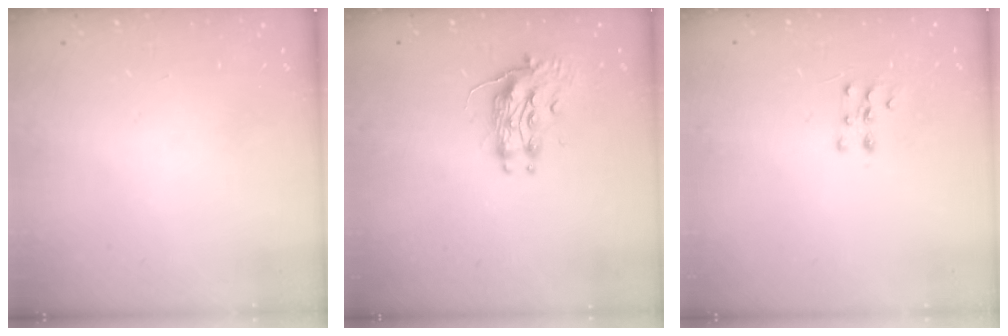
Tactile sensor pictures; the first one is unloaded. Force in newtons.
{"total": 9.1, "press": 9.1, "slide": 0.6}
{"total": 6.9, "press": 6.8, "slide": 1.4}